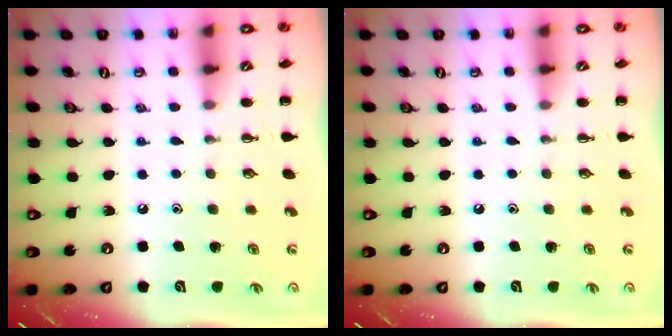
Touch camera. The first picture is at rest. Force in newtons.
{"total": 0.0}